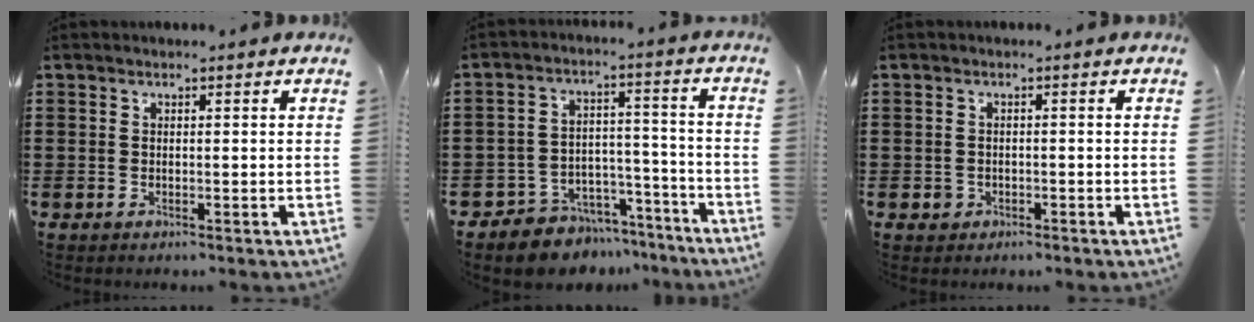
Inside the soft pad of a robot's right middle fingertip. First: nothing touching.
{"total": 6.3, "force": [-5.7, 2.6, -0.1], "torque": [0.000, 0.029, -0.113]}
{"total": 1.1, "force": [-0.6, 0.9, 0.3], "torque": [-0.008, 0.003, -0.014]}